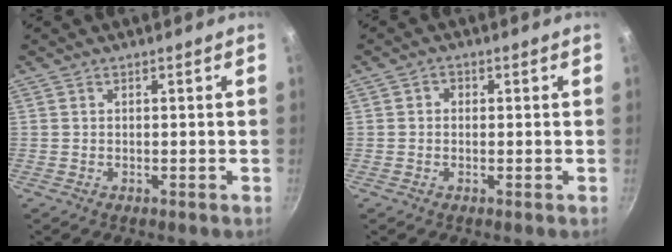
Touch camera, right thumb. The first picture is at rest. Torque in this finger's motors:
{"motor_torque": [-0.44, 0.21, -0.11, 0.06, -0.04]}